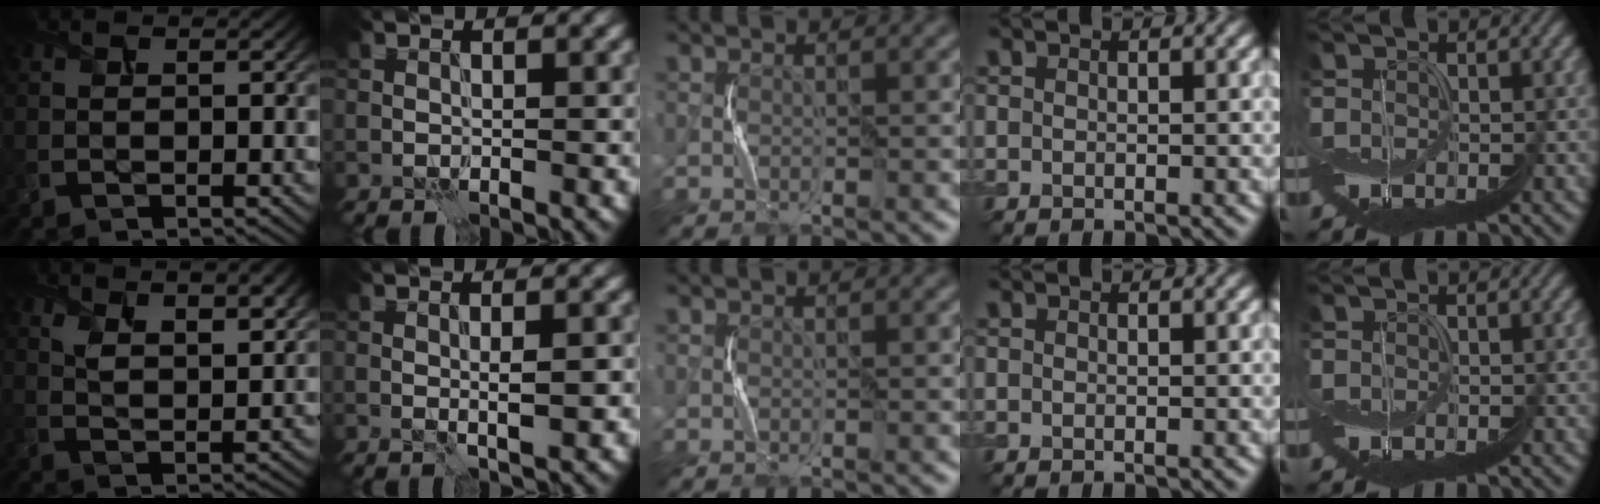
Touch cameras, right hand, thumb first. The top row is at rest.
{"thumb": {"total": 9.8, "force": [6.3, 3.8, 6.6], "torque": [-0.118, 0.001, 0.103]}, "index": {"total": 2.2, "force": [-0.1, 0.3, 2.2], "torque": [-0.036, -0.001, 0.000]}}